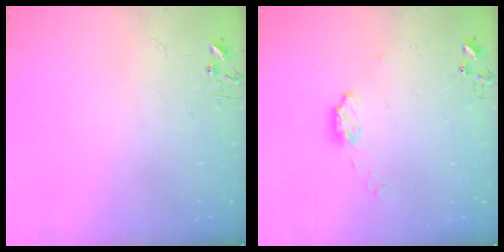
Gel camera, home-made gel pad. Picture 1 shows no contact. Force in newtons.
{"total": 6.1, "press": 6.1, "slide": 0.3}